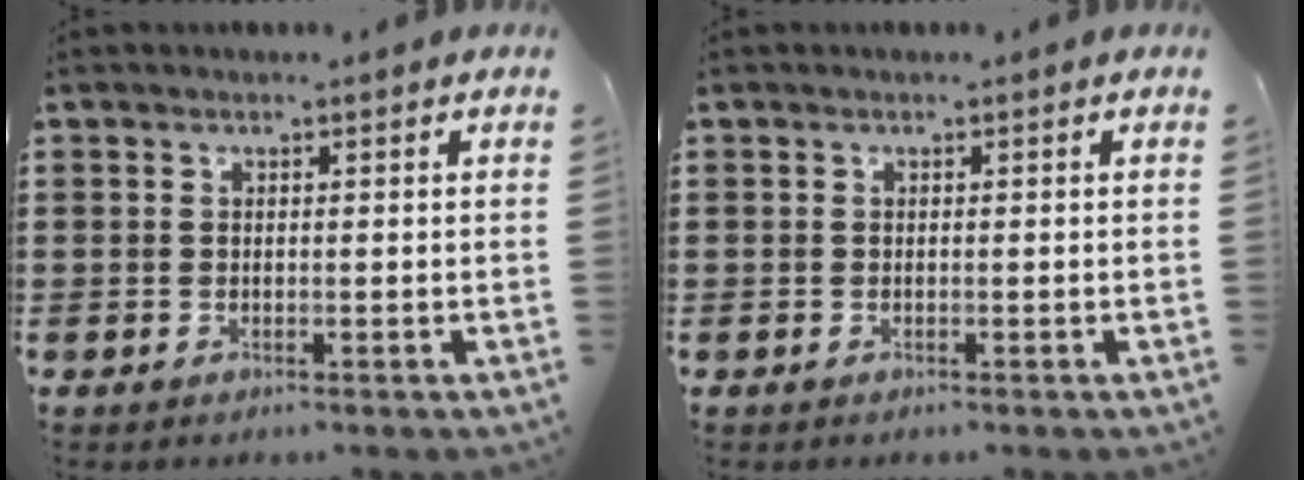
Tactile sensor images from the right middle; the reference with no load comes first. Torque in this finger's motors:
{"motor_torque": [-0.12, -0.20, -0.01, 0.01]}